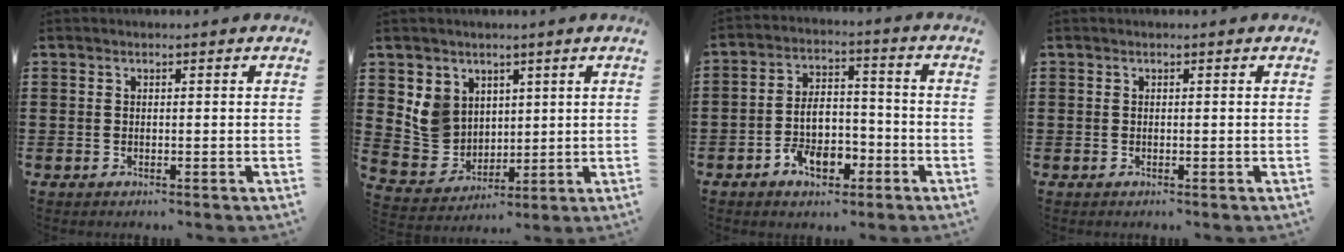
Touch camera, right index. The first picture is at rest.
{"total": 7.7, "force": [2.5, 6.8, 2.6], "torque": [-0.081, 0.009, 0.051]}
{"total": 7.4, "force": [-3.1, 4.2, 5.1], "torque": [-0.084, 0.003, -0.061]}
{"total": 0.0}